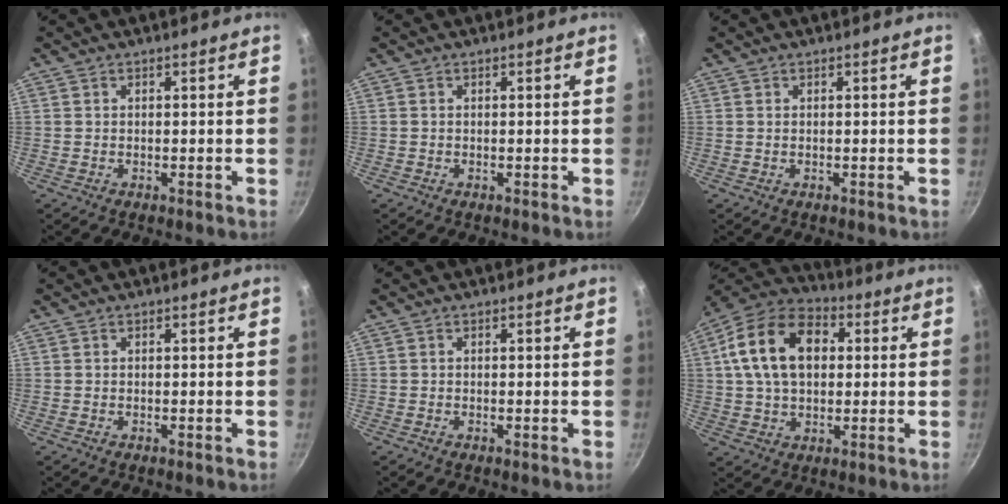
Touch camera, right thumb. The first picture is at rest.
{"total": 0.0}
{"total": 0.0}
{"total": 0.0}
{"total": 0.0}
{"total": 17.1, "force": [3.4, 11.5, 12.2], "torque": [-0.193, 0.022, 0.044]}